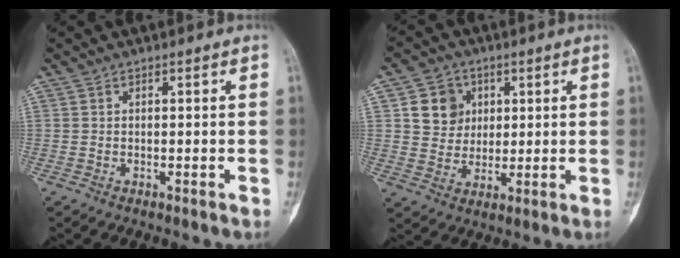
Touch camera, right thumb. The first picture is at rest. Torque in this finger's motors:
{"motor_torque": [-0.34, 0.42, 0.19, 0.17, 0.02]}